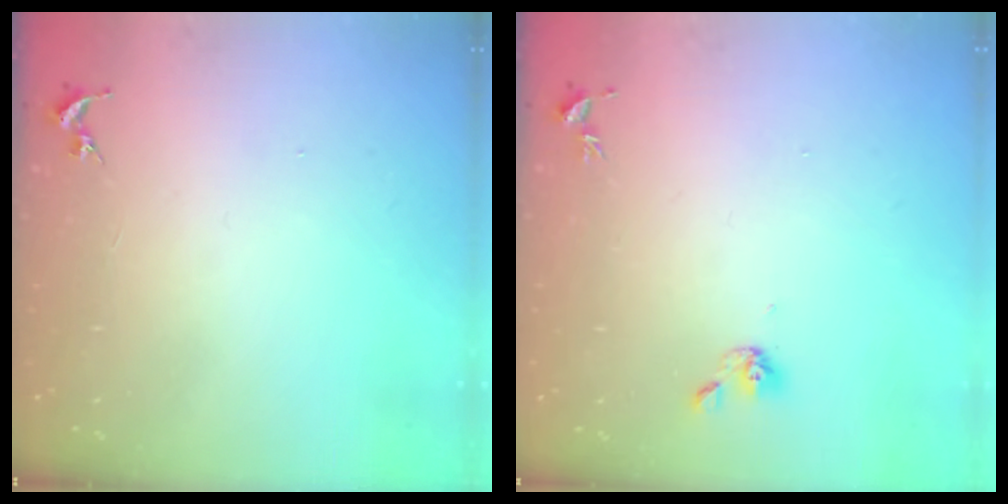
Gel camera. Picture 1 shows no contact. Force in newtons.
{"total": 5.2, "press": 4.6, "slide": 2.3}